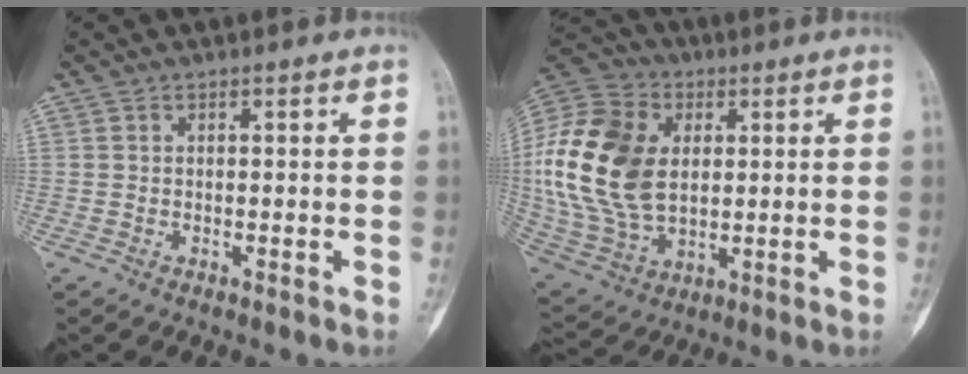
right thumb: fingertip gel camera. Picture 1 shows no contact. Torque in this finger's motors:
{"motor_torque": [1.71, 1.47, 0.68, -0.90, 0.22]}